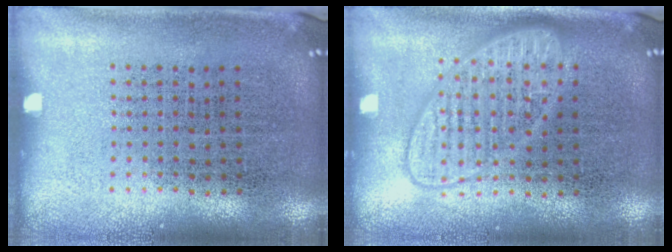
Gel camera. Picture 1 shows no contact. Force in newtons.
{"total": 2.0, "press": 1.9, "slide": 0.3}